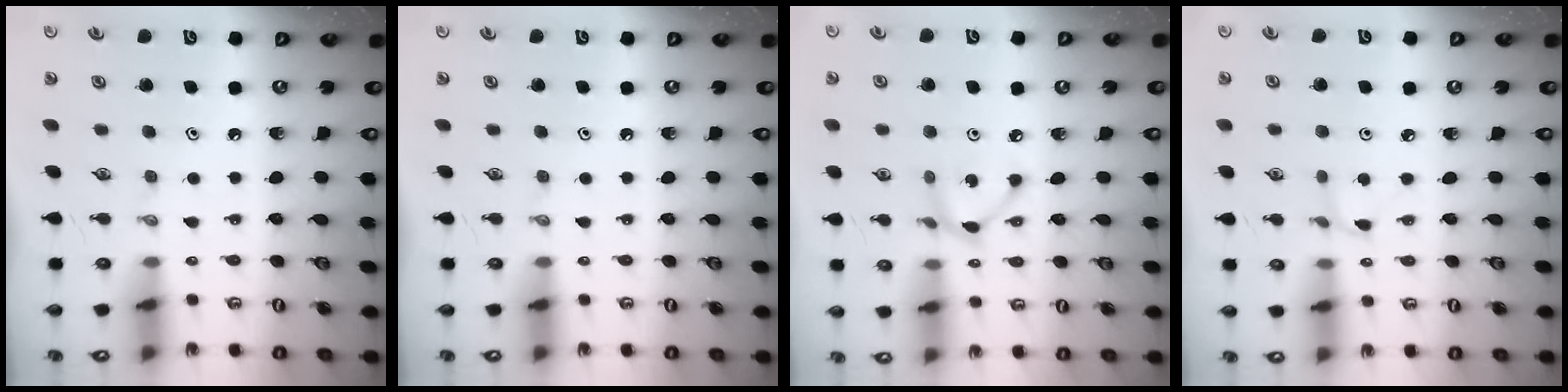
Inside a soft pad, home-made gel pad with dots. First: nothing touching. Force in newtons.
{"total": 0.0}
{"total": 5.1, "press": 5.1, "slide": 0.1}
{"total": 1.6, "press": 1.6, "slide": 0.2}